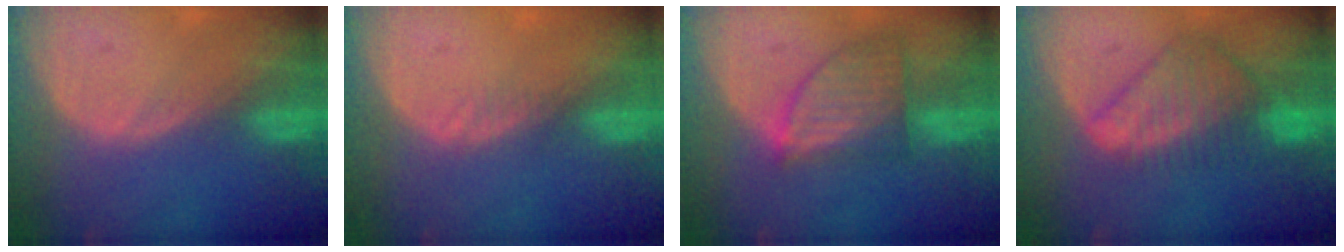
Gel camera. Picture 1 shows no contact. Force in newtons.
{"total": 1.3, "press": 1.1, "slide": 0.7}
{"total": 7.5, "press": 6.8, "slide": 3.1}
{"total": 8.7, "press": 7.6, "slide": 4.3}